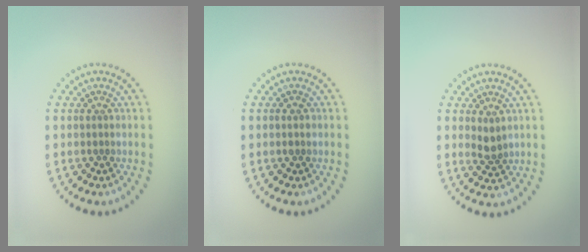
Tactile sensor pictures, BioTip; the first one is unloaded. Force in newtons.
{"total": 1.0, "press": 1.0, "slide": 0.1}
{"total": 1.5, "press": 1.3, "slide": 0.7}